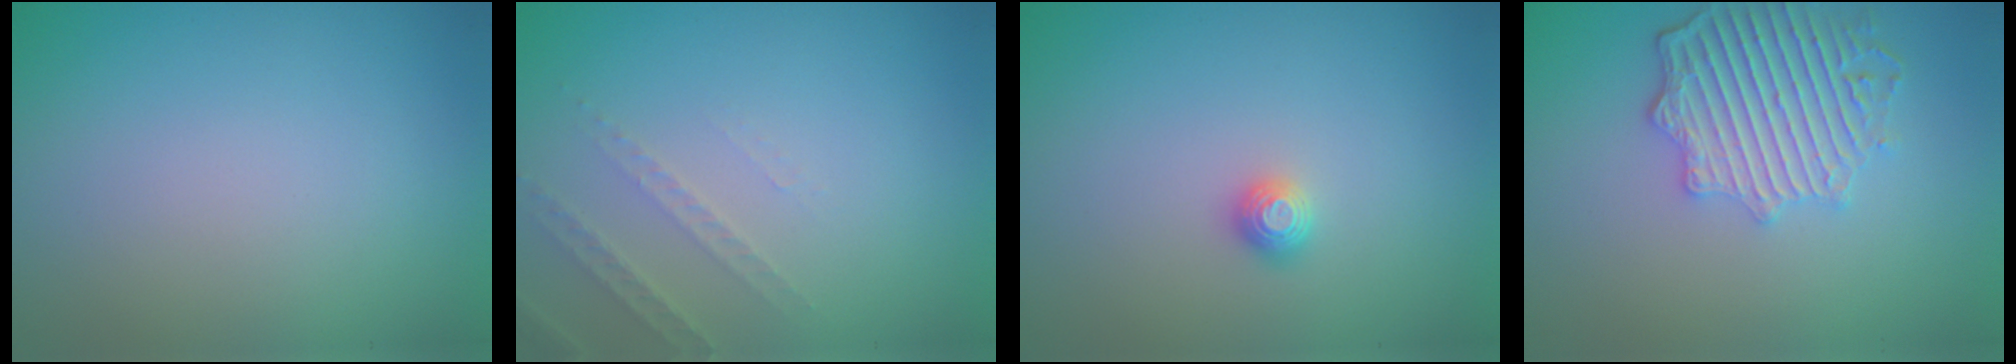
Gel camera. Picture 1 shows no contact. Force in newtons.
{"total": 1.9, "press": 1.8, "slide": 0.6}
{"total": 1.1, "press": 1.1, "slide": 0.4}
{"total": 5.3, "press": 4.5, "slide": 2.7}